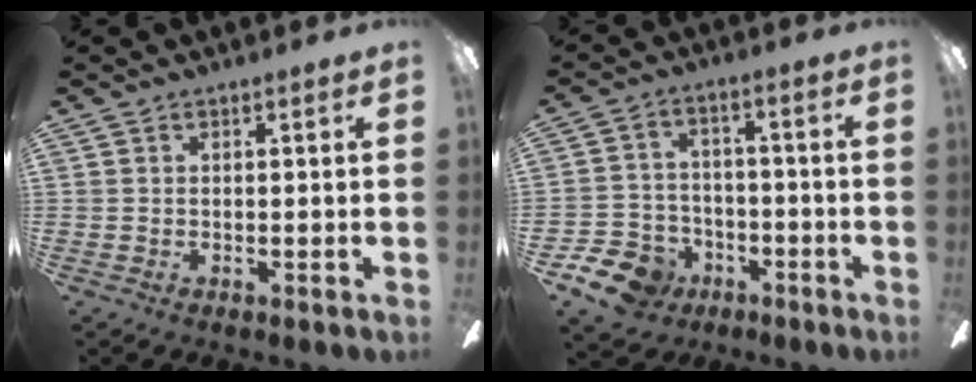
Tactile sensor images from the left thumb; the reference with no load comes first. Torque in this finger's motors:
{"motor_torque": [-0.89, 1.02, 0.04, 0.02, 0.01]}